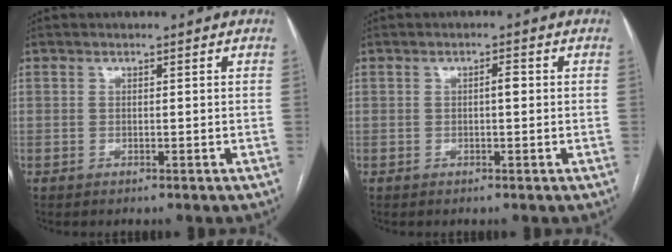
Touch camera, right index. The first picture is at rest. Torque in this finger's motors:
{"motor_torque": [0.26, -0.04, 0.21, 0.04]}